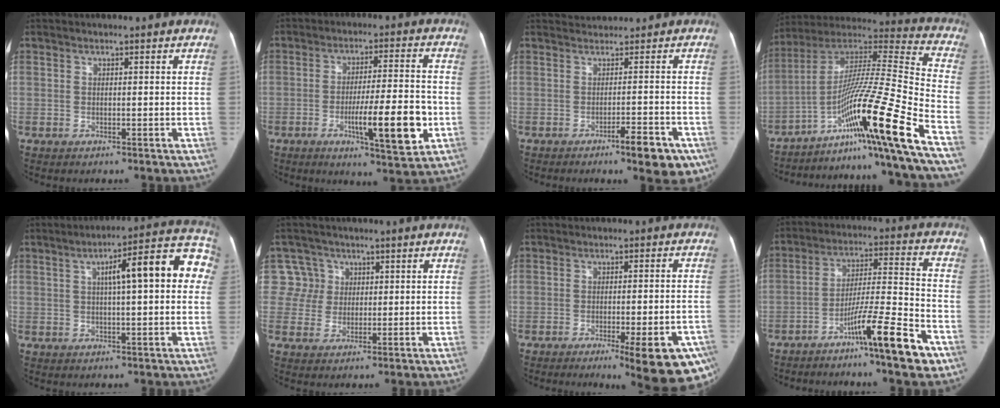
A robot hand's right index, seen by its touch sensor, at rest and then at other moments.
{"total": 12.0, "force": [-3.5, 1.4, 11.3], "torque": [-0.176, -0.007, -0.051]}
{"total": 4.9, "force": [-1.5, 1.3, 4.5], "torque": [-0.060, 0.009, -0.015]}
{"total": 24.8, "force": [-12.3, -1.4, 21.5], "torque": [-0.347, -0.002, -0.207]}
{"total": 13.9, "force": [3.3, 2.8, 13.2], "torque": [-0.162, 0.047, 0.033]}
{"total": 4.9, "force": [1.6, 4.6, -0.7], "torque": [0.029, 0.008, 0.030]}
{"total": 14.2, "force": [-8.6, 2.4, 11.1], "torque": [-0.064, 0.004, -0.107]}
{"total": 13.0, "force": [-8.0, -0.2, 10.2], "torque": [-0.164, -0.008, -0.139]}